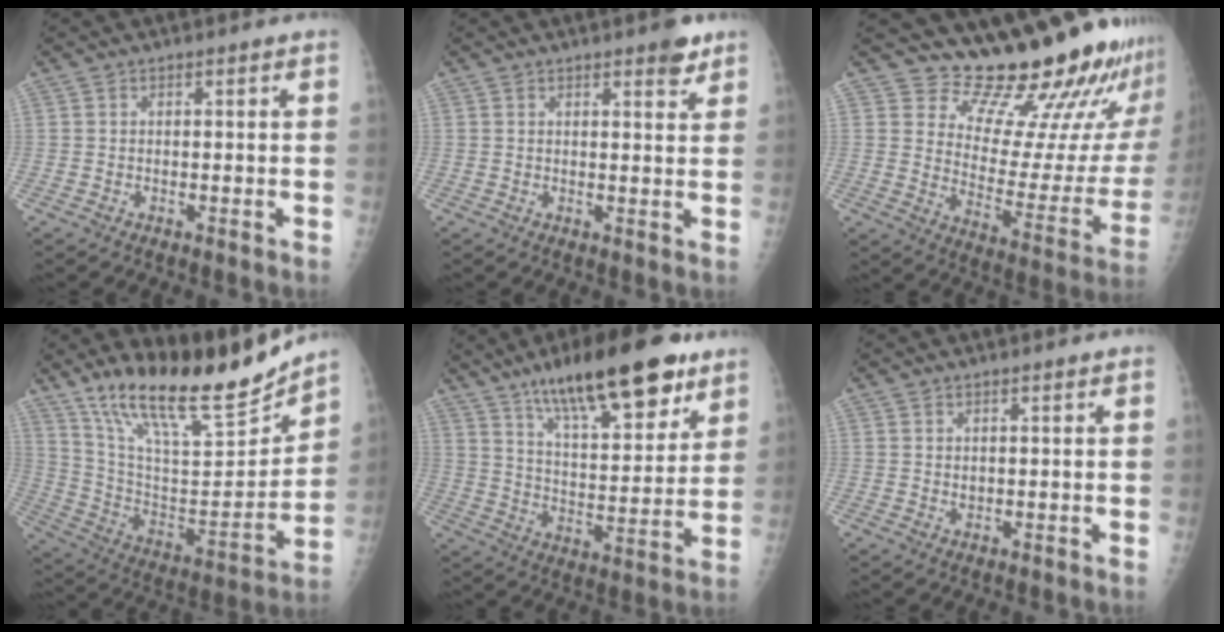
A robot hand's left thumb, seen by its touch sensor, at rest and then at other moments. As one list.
[{"total": 3.7, "force": [2.5, 1.2, 2.4], "torque": [-0.019, -0.013, 0.030]}, {"total": 22.1, "force": [20.1, 4.4, 8.0], "torque": [-0.074, -0.189, 0.267]}, {"total": 23.3, "force": [18.7, 5.7, 12.6], "torque": [-0.175, -0.095, 0.324]}, {"total": 21.9, "force": [14.2, 6.9, 15.1], "torque": [-0.206, -0.057, 0.232]}, {"total": 1.1, "force": [0.6, 0.7, 0.7], "torque": [-0.007, -0.005, 0.013]}]